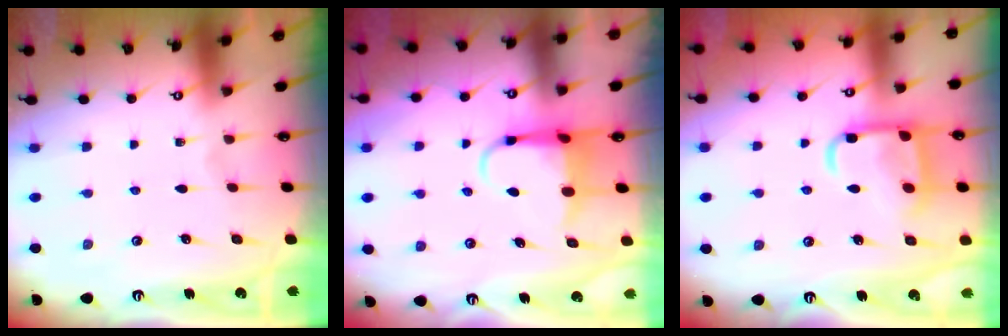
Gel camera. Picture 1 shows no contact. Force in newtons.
{"total": 5.5, "press": 5.5, "slide": 0.9}
{"total": 13.3, "press": 13.2, "slide": 1.3}